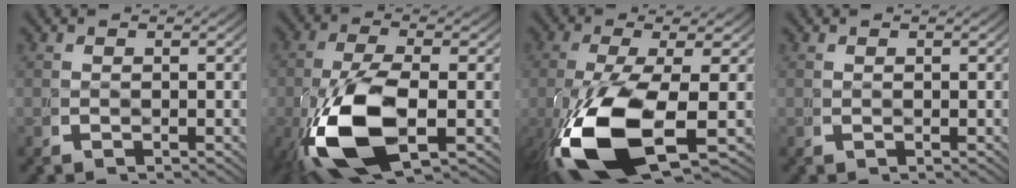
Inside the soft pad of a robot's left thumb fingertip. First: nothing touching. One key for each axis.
{"total": 10.9, "fx": -1.7, "fy": 5.2, "fz": 9.4, "tx": -0.217, "ty": -0.033, "tz": -0.005}
{"total": 11.5, "fx": -1.9, "fy": 4.5, "fz": 10.5, "tx": -0.236, "ty": -0.026, "tz": -0.010}
{"total": 0.0}